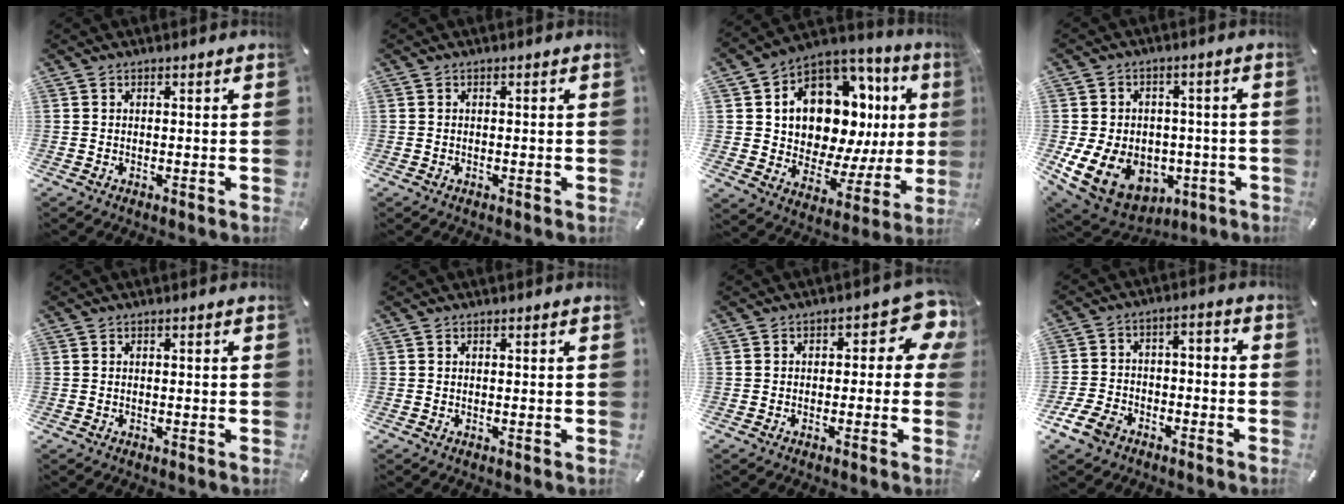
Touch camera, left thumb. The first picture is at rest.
{"total": 0.0}
{"total": 15.9, "force": [6.1, 10.4, 10.3], "torque": [-0.155, -0.061, 0.104]}
{"total": 12.9, "force": [-3.3, 10.5, 6.7], "torque": [-0.141, 0.014, -0.048]}
{"total": 0.0}
{"total": 0.0}
{"total": 8.3, "force": [1.9, 4.7, 6.6], "torque": [-0.084, -0.011, 0.031]}
{"total": 9.4, "force": [-6.3, 5.9, 3.7], "torque": [-0.068, 0.041, -0.117]}